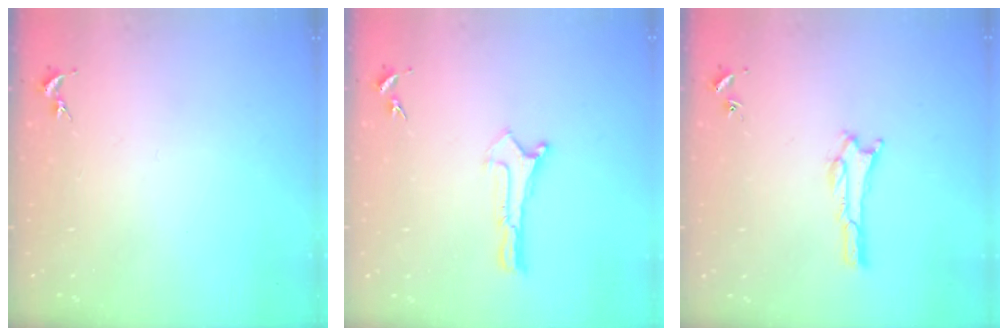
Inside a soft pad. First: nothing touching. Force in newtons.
{"total": 0.0}
{"total": 1.1, "press": 1.0, "slide": 0.1}